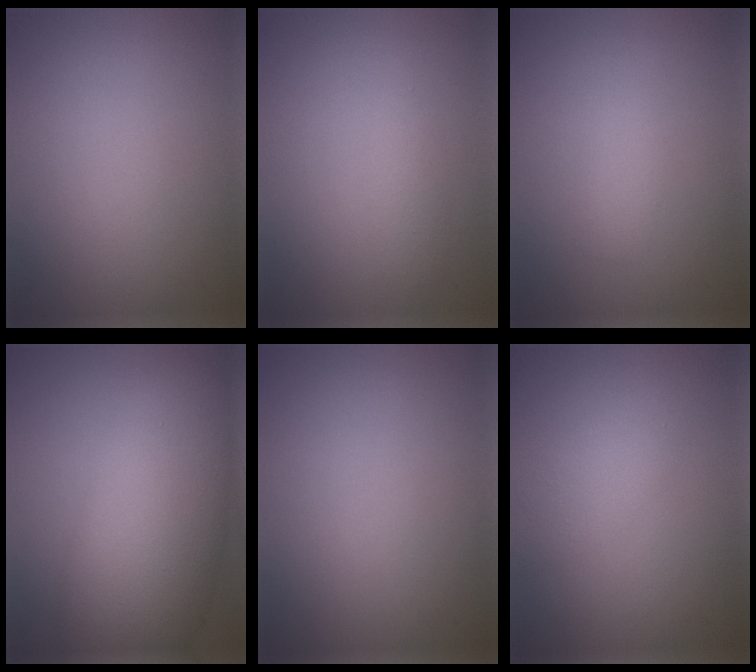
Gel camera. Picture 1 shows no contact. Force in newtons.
{"total": 1.4, "press": 1.4, "slide": 0.1}
{"total": 1.2, "press": 1.2, "slide": 0.1}
{"total": 10.9, "press": 10.9, "slide": 0.2}
{"total": 0.0}
{"total": 2.7, "press": 2.7, "slide": 0.1}